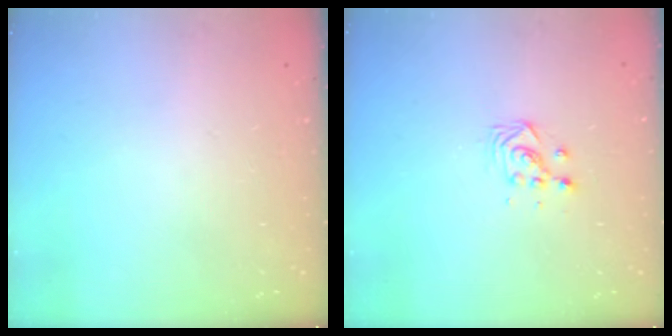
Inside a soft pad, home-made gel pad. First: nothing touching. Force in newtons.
{"total": 3.7, "press": 3.7, "slide": 0.2}